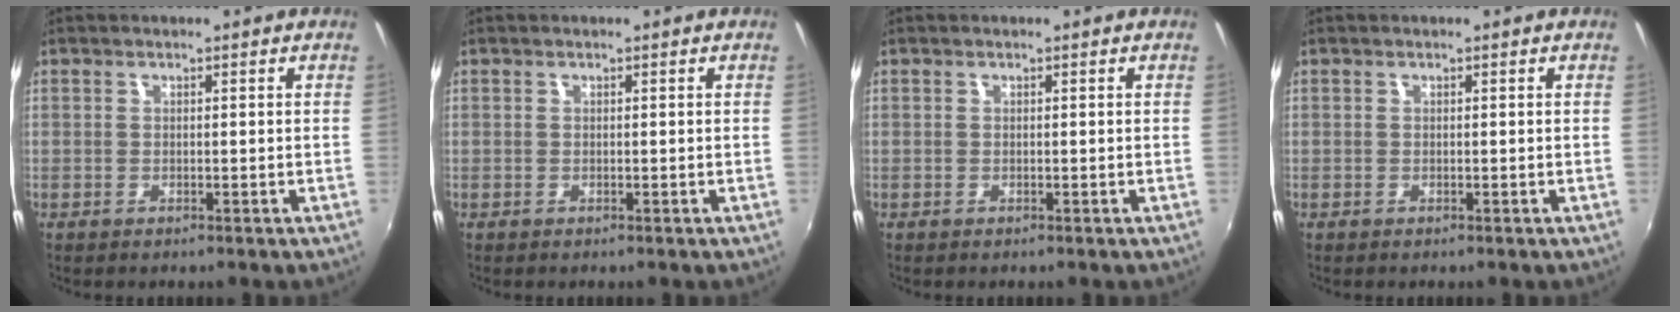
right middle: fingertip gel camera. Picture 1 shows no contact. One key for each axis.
{"total": 0.0}
{"total": 0.0}
{"total": 0.0}